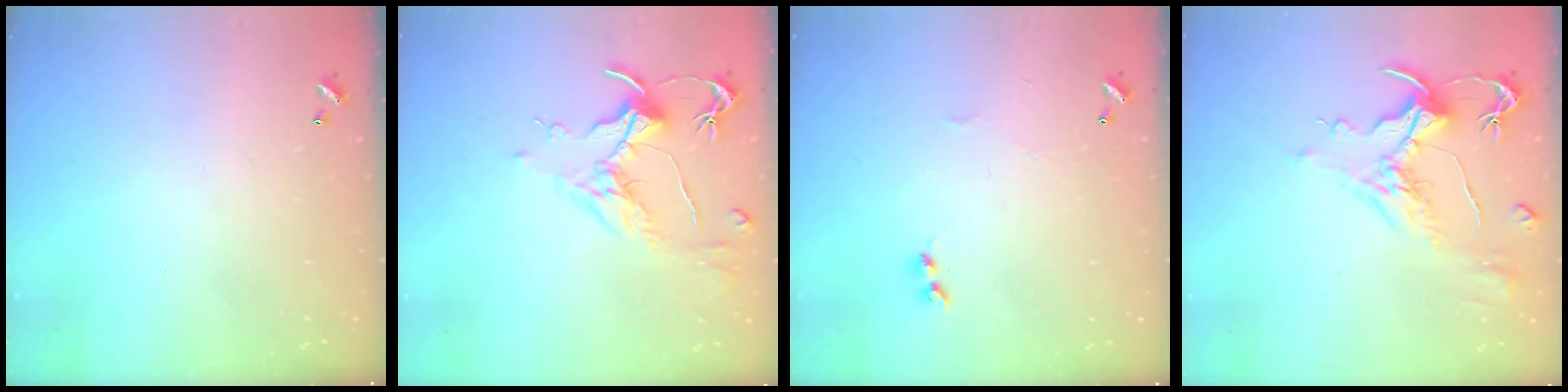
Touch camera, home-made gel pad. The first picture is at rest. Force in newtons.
{"total": 1.7, "press": 1.4, "slide": 0.9}
{"total": 2.1, "press": 2.1, "slide": 0.5}
{"total": 1.6, "press": 0.7, "slide": 1.5}